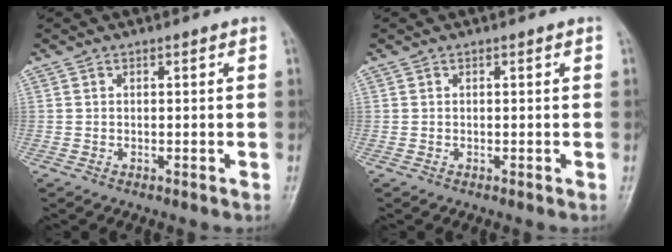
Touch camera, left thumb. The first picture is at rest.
{"total": 0.0}